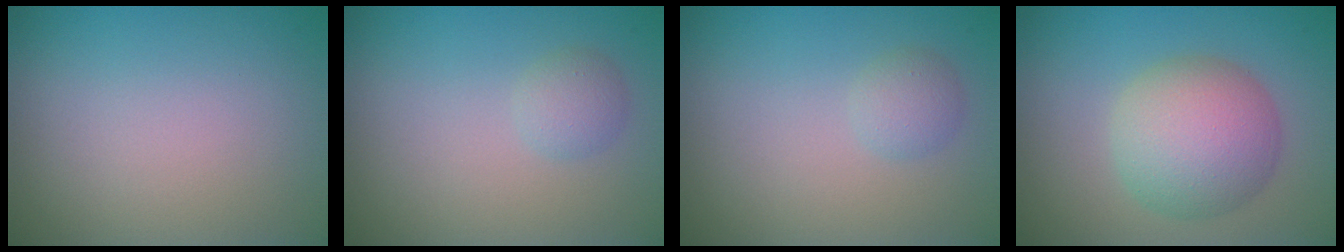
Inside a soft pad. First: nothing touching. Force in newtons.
{"total": 1.4, "press": 1.4, "slide": 0.0}
{"total": 1.4, "press": 1.4, "slide": 0.0}
{"total": 6.2, "press": 6.2, "slide": 0.2}